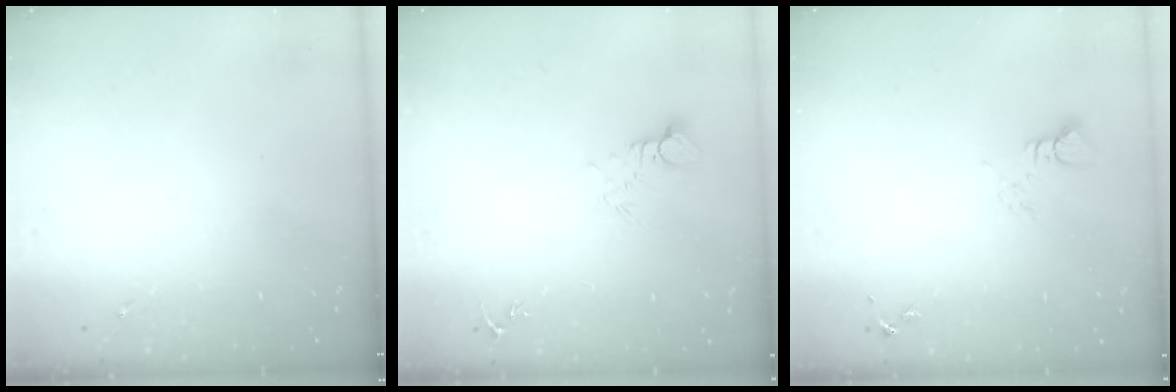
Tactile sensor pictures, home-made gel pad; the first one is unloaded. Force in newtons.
{"total": 5.5, "press": 5.5, "slide": 0.4}
{"total": 3.4, "press": 3.4, "slide": 0.2}